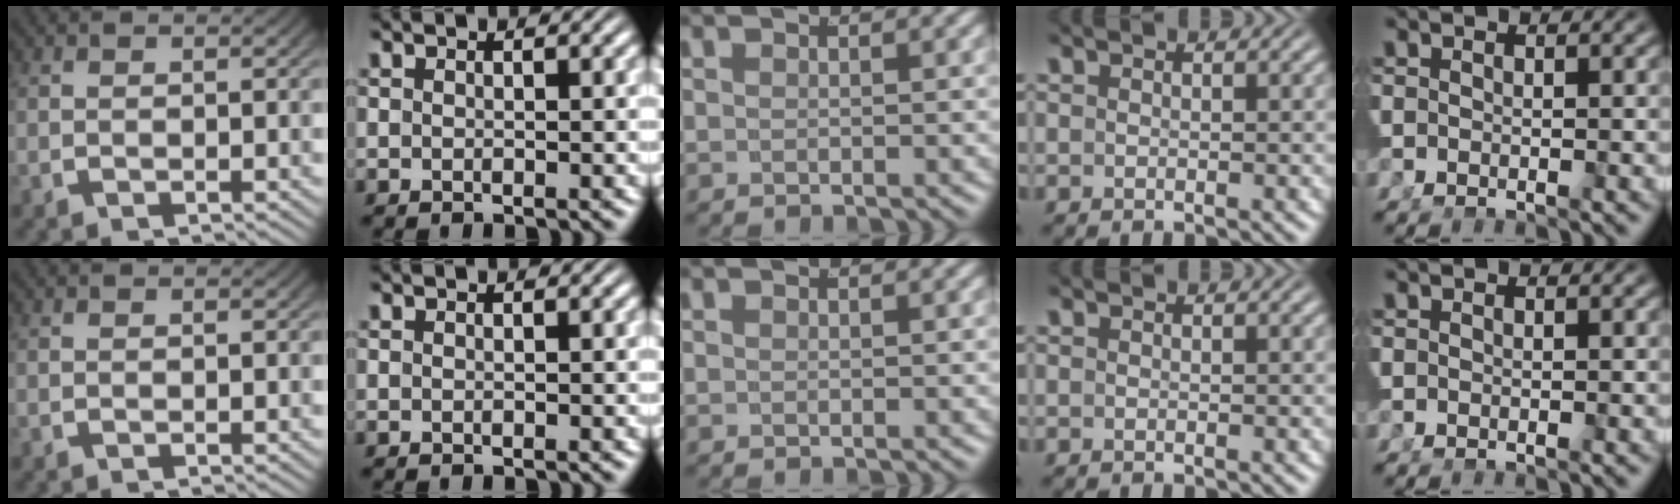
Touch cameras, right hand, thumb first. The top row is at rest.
{}